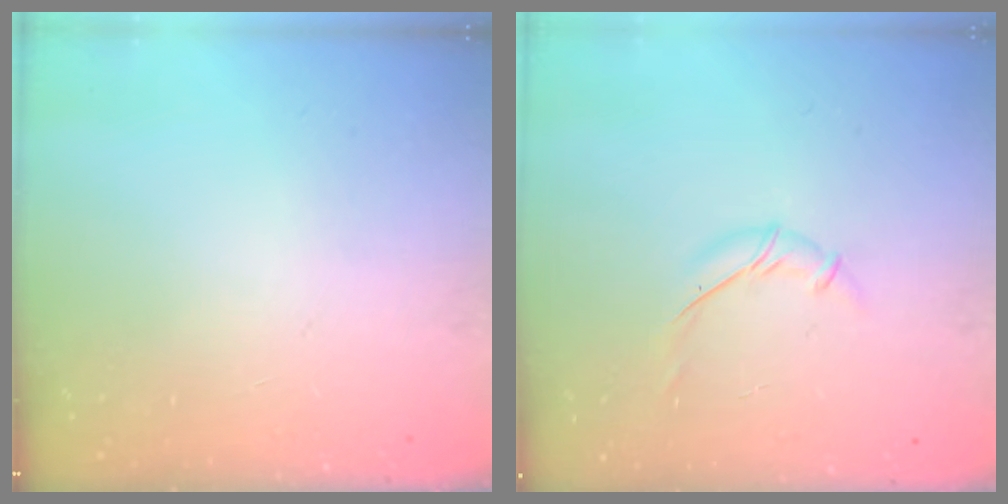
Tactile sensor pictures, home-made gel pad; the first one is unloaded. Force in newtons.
{"total": 7.7, "press": 7.6, "slide": 0.8}